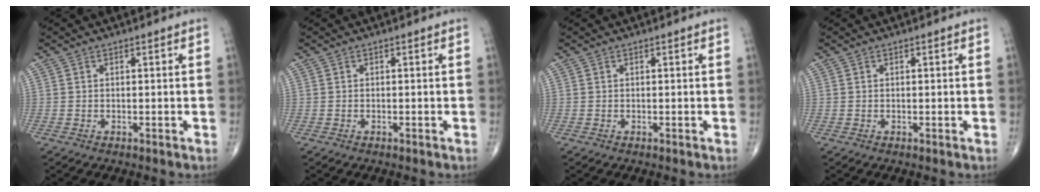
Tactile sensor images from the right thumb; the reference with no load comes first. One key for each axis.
{"total": 0.0}
{"total": 0.0}
{"total": 0.0}